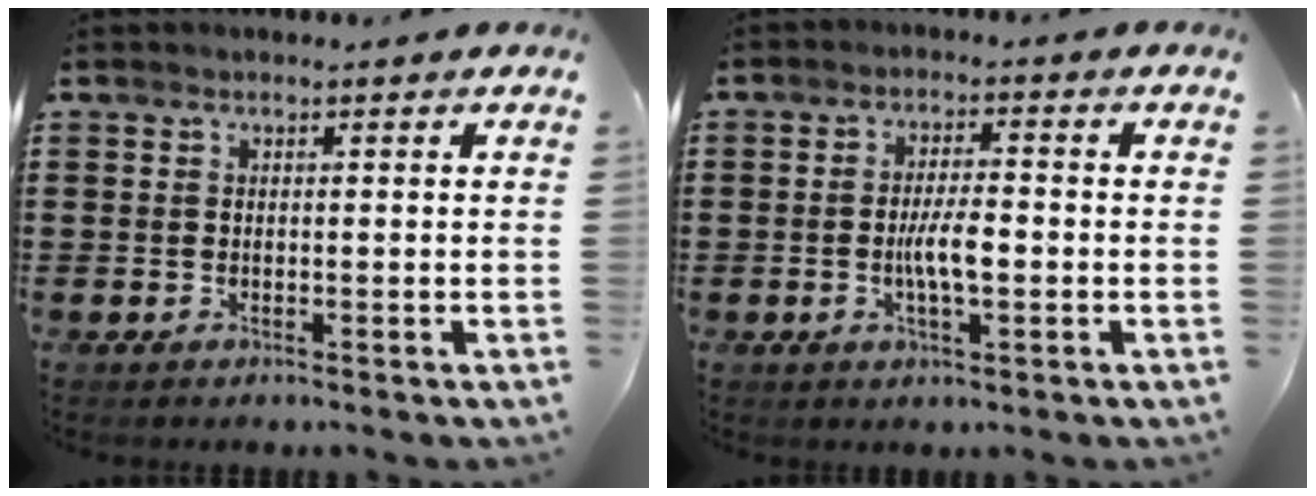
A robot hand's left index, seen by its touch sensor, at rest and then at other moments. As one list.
[{"total": 5.1, "force": [-0.9, 1.4, 4.8], "torque": [-0.098, -0.001, -0.021]}]